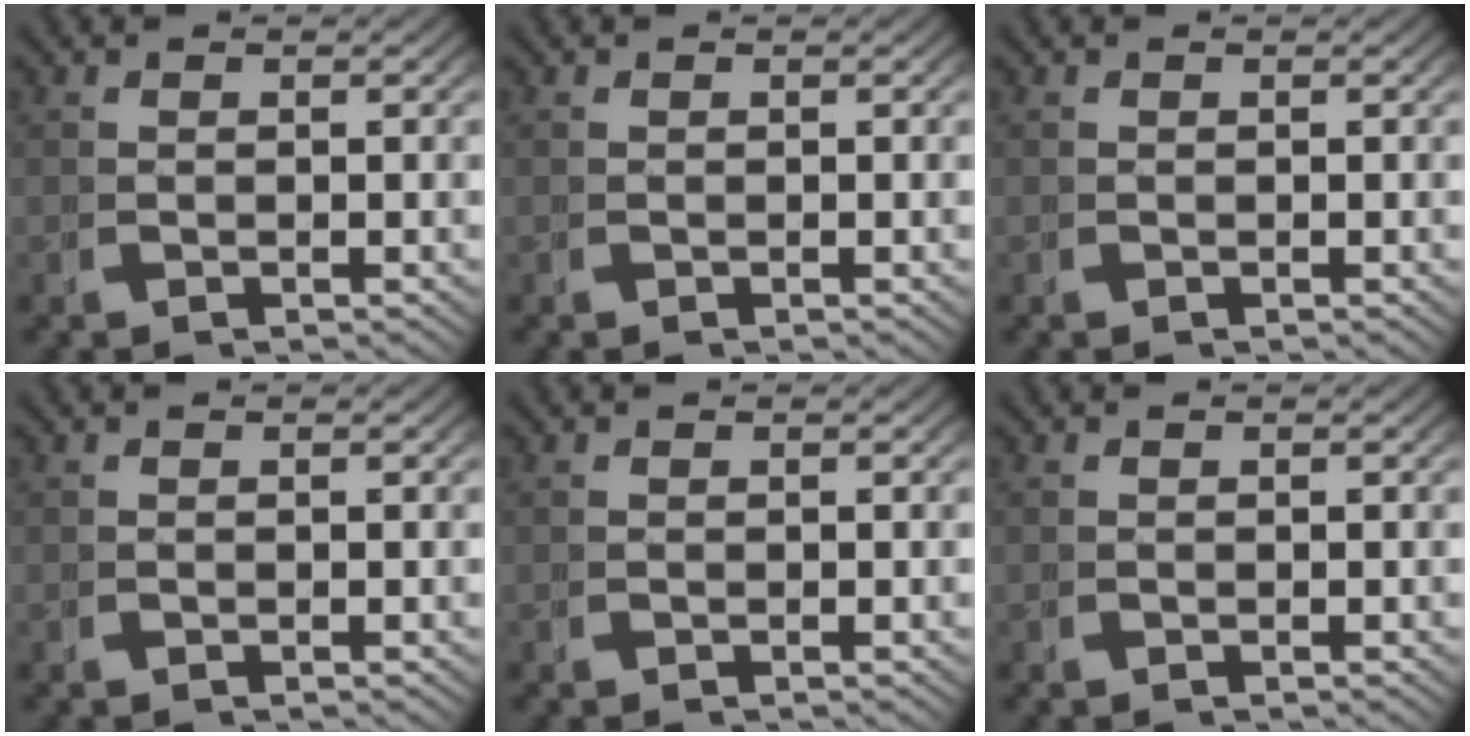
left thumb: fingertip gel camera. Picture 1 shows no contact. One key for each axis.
{"total": 0.0}
{"total": 0.0}
{"total": 0.0}
{"total": 0.0}
{"total": 0.0}